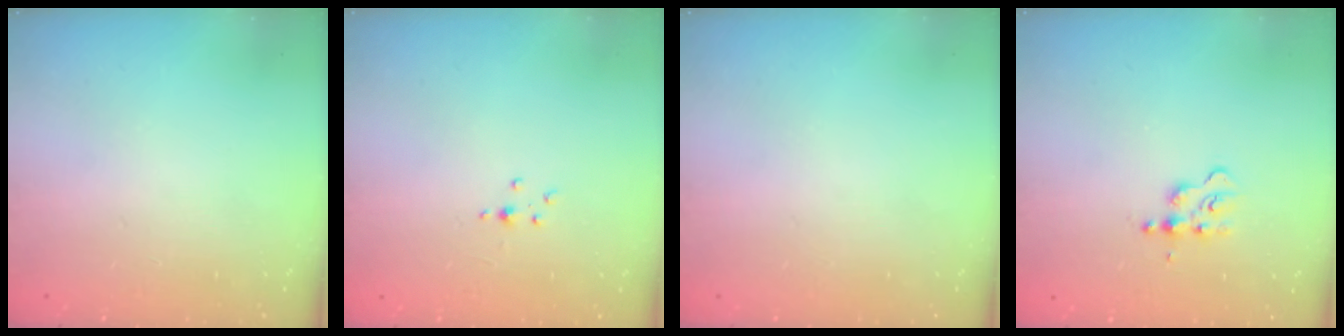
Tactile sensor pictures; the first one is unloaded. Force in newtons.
{"total": 2.0, "press": 2.0, "slide": 0.3}
{"total": 0.0}
{"total": 2.8, "press": 2.8, "slide": 0.3}